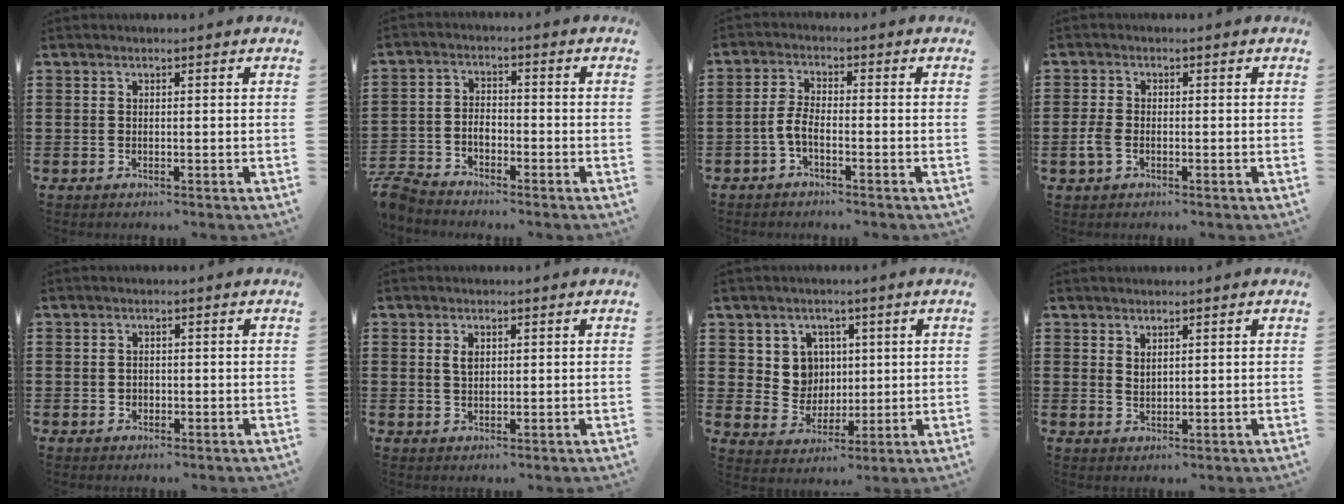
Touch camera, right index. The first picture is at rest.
{"total": 3.7, "force": [-3.3, 1.2, 1.1], "torque": [-0.043, -0.001, -0.073]}
{"total": 3.1, "force": [-1.7, 1.0, 2.4], "torque": [-0.065, -0.003, -0.038]}
{"total": 2.7, "force": [-1.0, 1.5, 2.0], "torque": [-0.059, -0.007, -0.024]}
{"total": 1.0, "force": [0.0, 1.0, 0.4], "torque": [-0.012, 0.005, -0.002]}
{"total": 1.9, "force": [0.7, 1.0, 1.5], "torque": [-0.032, 0.004, 0.013]}
{"total": 6.5, "force": [2.0, 5.8, 2.3], "torque": [-0.055, 0.011, 0.036]}
{"total": 0.8, "force": [0.5, 0.4, 0.4], "torque": [-0.008, 0.003, 0.010]}